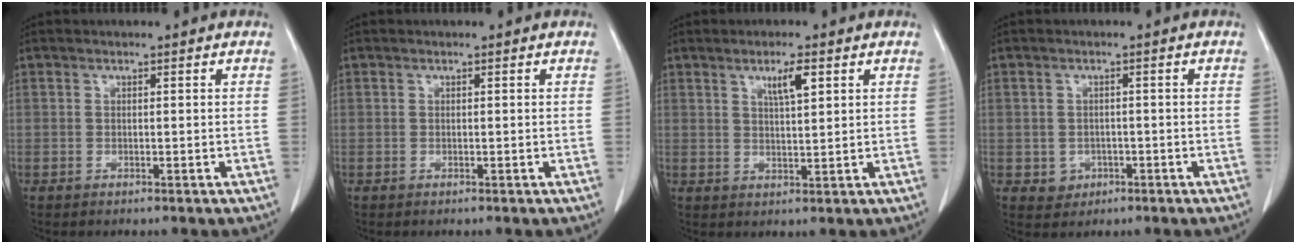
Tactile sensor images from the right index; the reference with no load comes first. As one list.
[{"total": 0.0}, {"total": 3.9, "force": [2.0, 0.3, 3.3], "torque": [-0.057, -0.001, 0.036]}, {"total": 2.8, "force": [-0.9, 2.5, 0.6], "torque": [-0.003, 0.007, -0.004]}]